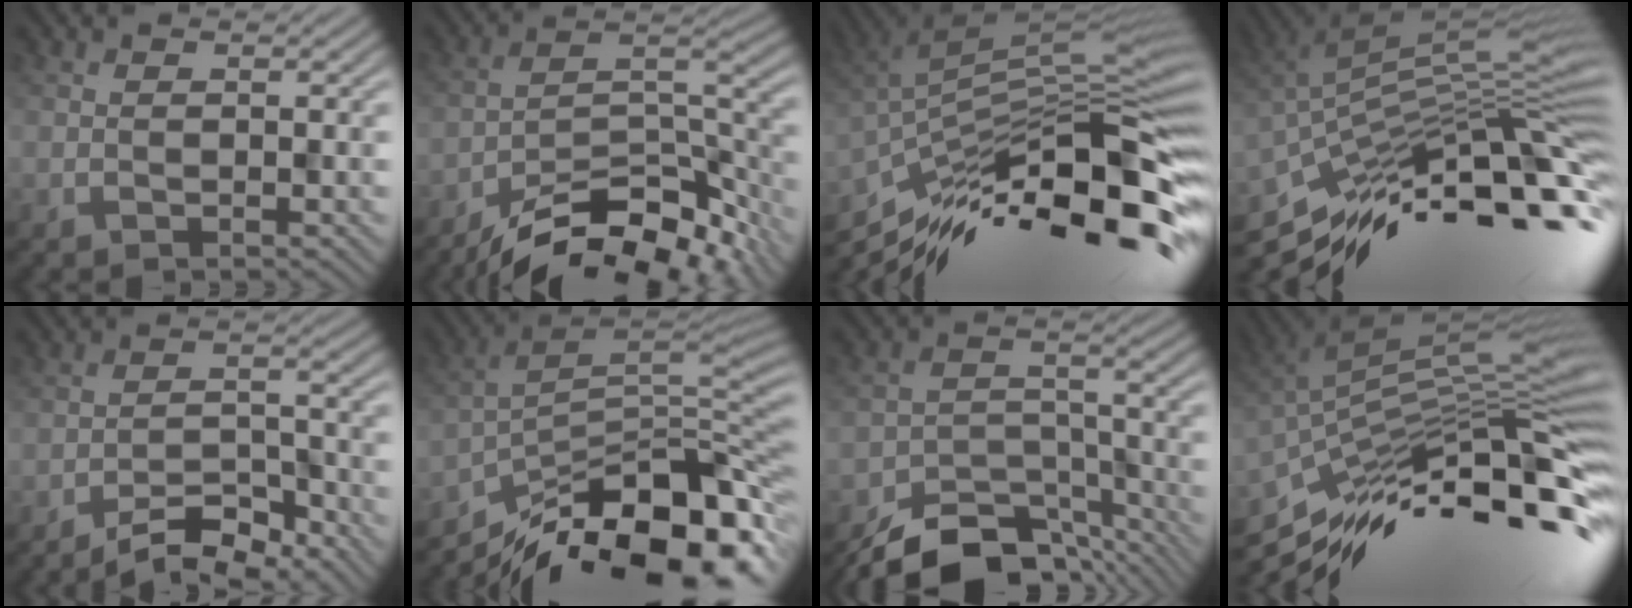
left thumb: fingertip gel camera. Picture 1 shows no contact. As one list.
[{"total": 14.8, "force": [-12.0, 4.0, 7.7], "torque": [-0.132, 0.003, -0.198]}, {"total": 16.8, "force": [-9.6, 4.7, 12.9], "torque": [-0.238, 0.010, -0.169]}, {"total": 16.0, "force": [-8.2, 3.9, 13.2], "torque": [-0.244, 0.015, -0.150]}, {"total": 6.0, "force": [-5.1, 1.4, 2.8], "torque": [-0.044, 0.007, -0.093]}, {"total": 16.4, "force": [-10.7, 6.3, 10.8], "torque": [-0.197, -0.020, -0.166]}, {"total": 11.5, "force": [-9.5, 4.5, 4.6], "torque": [-0.074, -0.010, -0.154]}, {"total": 15.5, "force": [-7.8, 3.5, 13.0], "torque": [-0.251, 0.018, -0.142]}]